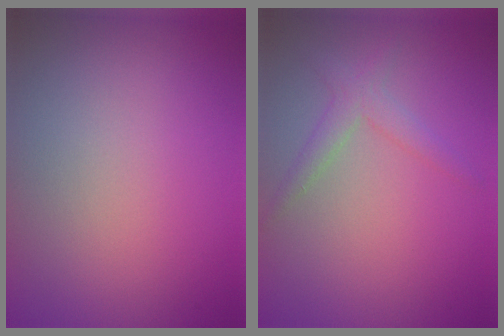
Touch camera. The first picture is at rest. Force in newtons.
{"total": 2.0, "press": 2.0, "slide": 0.2}